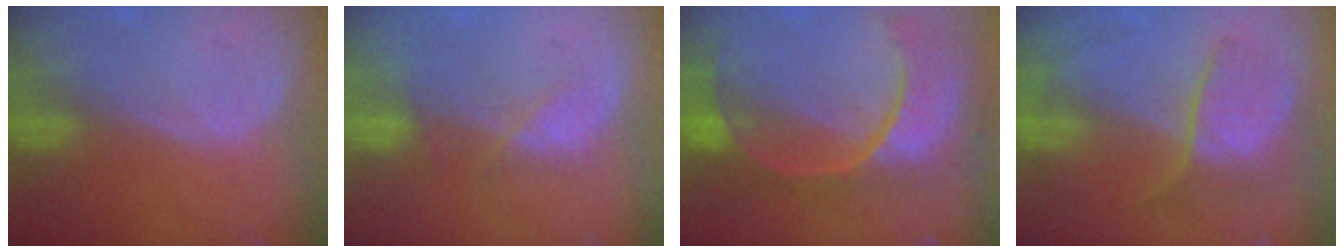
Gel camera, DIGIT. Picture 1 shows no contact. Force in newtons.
{"total": 2.9, "press": 2.9, "slide": 0.7}
{"total": 12.1, "press": 9.8, "slide": 7.2}
{"total": 6.3, "press": 6.3, "slide": 0.7}